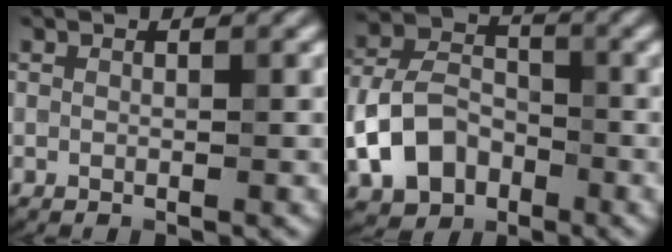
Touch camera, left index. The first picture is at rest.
{"total": 6.3, "force": [-2.5, 4.6, 3.6], "torque": [-0.072, 0.008, -0.054]}